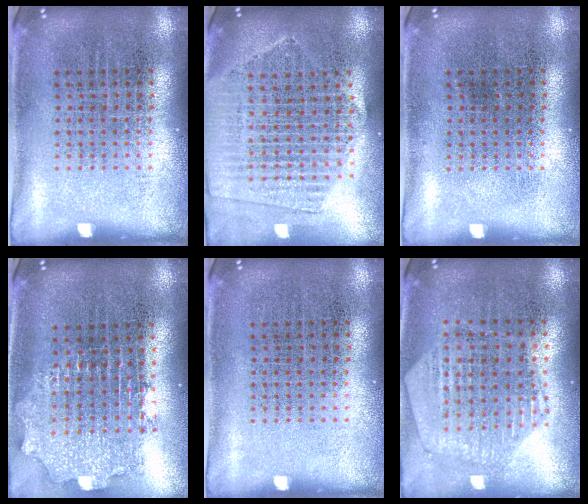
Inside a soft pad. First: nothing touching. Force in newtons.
{"total": 2.0, "press": 1.8, "slide": 0.9}
{"total": 0.0}
{"total": 2.1, "press": 1.6, "slide": 1.4}
{"total": 0.0}
{"total": 1.2, "press": 1.1, "slide": 0.3}